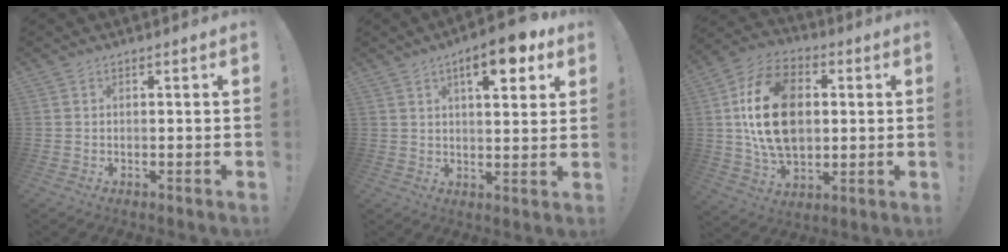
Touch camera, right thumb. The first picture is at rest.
{"total": 11.3, "force": [6.0, 3.9, 8.8], "torque": [-0.109, -0.027, 0.093]}
{"total": 22.1, "force": [2.7, 15.5, 15.5], "torque": [-0.268, -0.002, 0.052]}